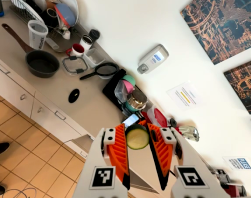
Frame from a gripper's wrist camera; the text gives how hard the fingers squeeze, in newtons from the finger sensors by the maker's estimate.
{"total": 8.1, "left": 7.7, "right": 8.5}